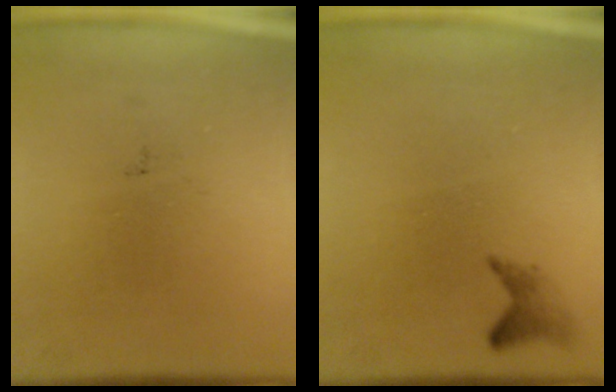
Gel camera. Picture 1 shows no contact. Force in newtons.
{"total": 1.4}